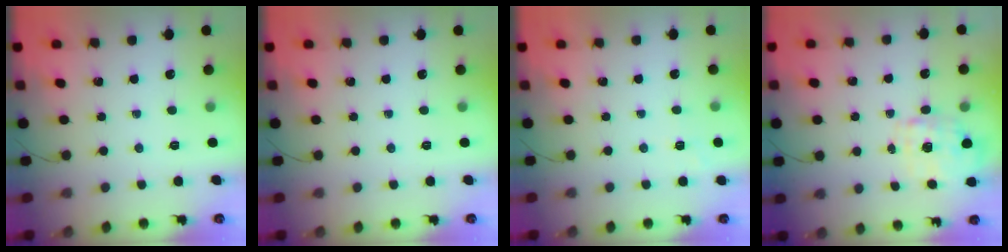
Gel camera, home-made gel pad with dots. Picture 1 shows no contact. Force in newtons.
{"total": 0.0}
{"total": 3.5, "press": 3.2, "slide": 1.5}
{"total": 1.7, "press": 1.6, "slide": 0.5}